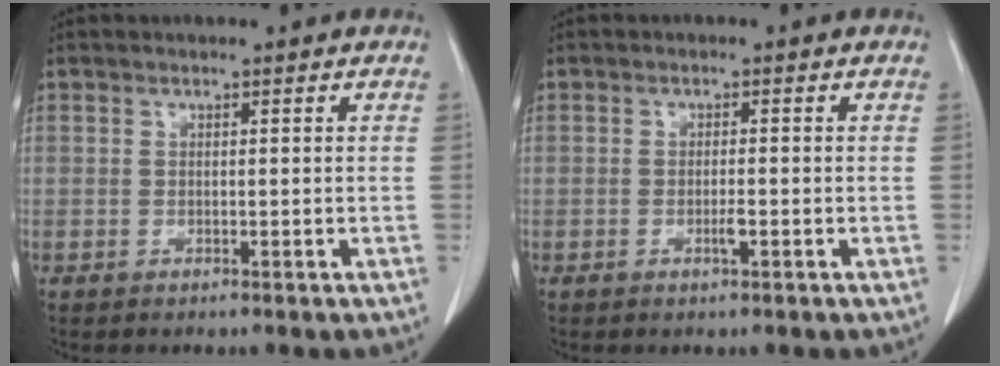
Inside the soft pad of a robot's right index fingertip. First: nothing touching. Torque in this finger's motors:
{"motor_torque": [0.02, 0.09, 0.01, 0.03]}